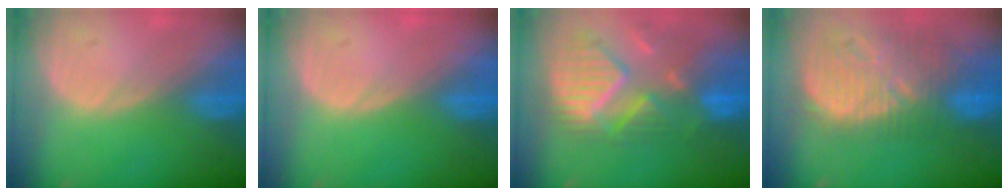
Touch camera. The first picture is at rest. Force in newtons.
{"total": 0.0}
{"total": 12.1, "press": 10.5, "slide": 6.0}
{"total": 12.8, "press": 11.3, "slide": 6.0}